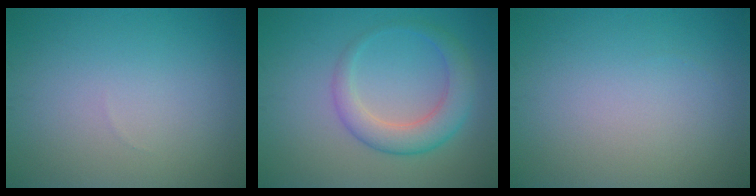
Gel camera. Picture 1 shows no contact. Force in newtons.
{"total": 4.1, "press": 4.1, "slide": 0.2}
{"total": 0.0}